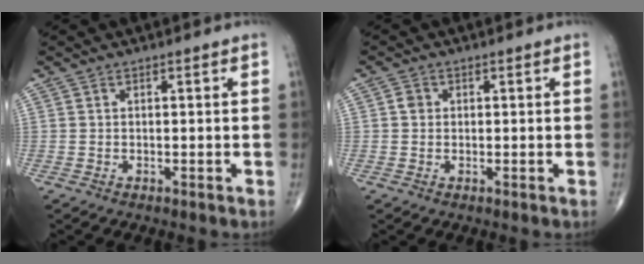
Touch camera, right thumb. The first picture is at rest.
{"total": 1.5, "force": [0.2, 1.4, 0.6], "torque": [-0.007, 0.002, 0.001]}